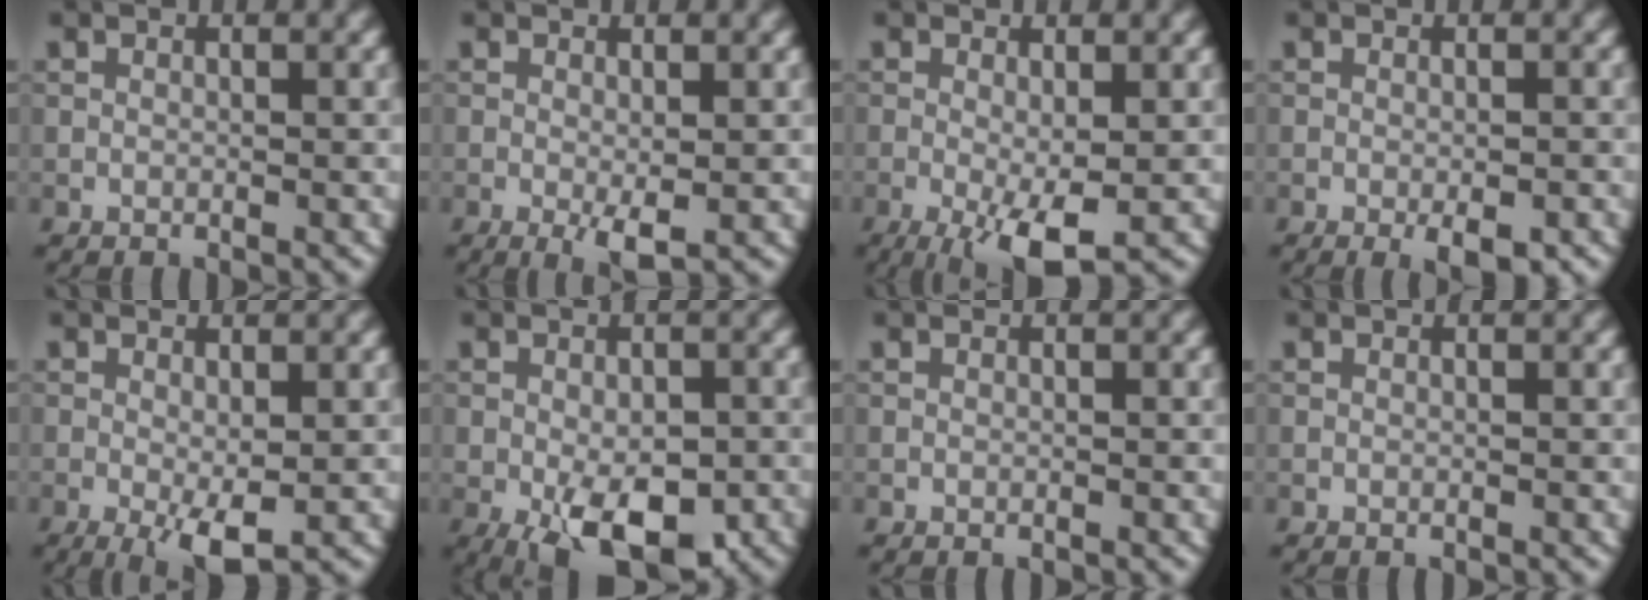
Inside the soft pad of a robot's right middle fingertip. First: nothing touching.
{"total": 1.8, "force": [-0.3, 0.5, 1.7], "torque": [-0.030, -0.009, -0.004]}
{"total": 4.9, "force": [-1.6, 1.5, 4.4], "torque": [-0.082, -0.013, -0.028]}
{"total": 2.5, "force": [-1.2, 0.7, 2.0], "torque": [-0.030, -0.006, -0.016]}
{"total": 3.1, "force": [-0.7, 1.0, 2.9], "torque": [-0.052, -0.012, -0.010]}
{"total": 9.0, "force": [-3.8, 4.5, 6.8], "torque": [-0.113, -0.028, -0.046]}
{"total": 0.0}
{"total": 0.0}